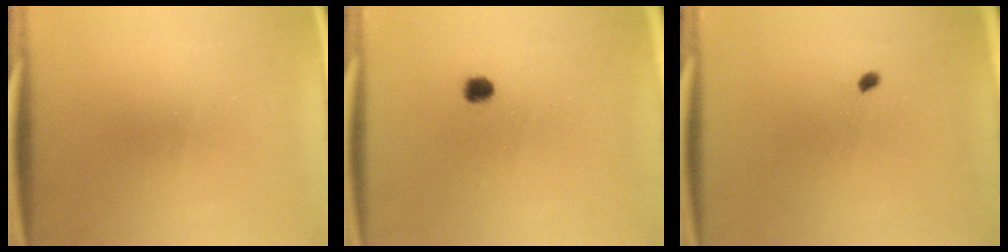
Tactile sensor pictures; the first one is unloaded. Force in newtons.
{"total": 2.0}
{"total": 0.8}